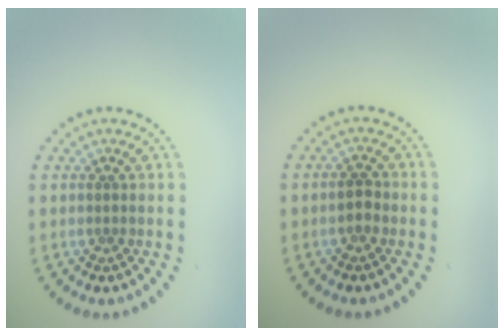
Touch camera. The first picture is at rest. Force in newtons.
{"total": 1.5, "press": 1.4, "slide": 0.2}